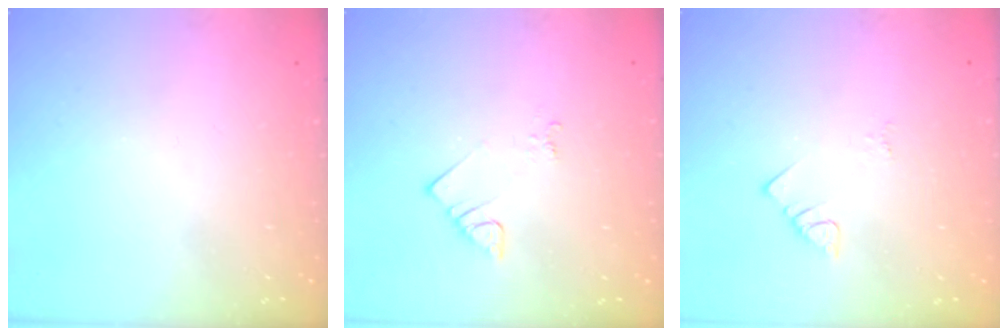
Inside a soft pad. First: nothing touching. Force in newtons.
{"total": 2.1, "press": 2.0, "slide": 0.5}
{"total": 2.0, "press": 2.0, "slide": 0.4}